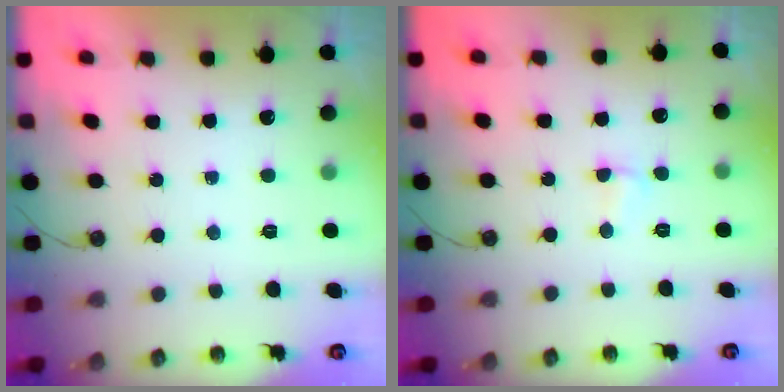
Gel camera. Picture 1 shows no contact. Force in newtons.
{"total": 2.9, "press": 2.9, "slide": 0.6}